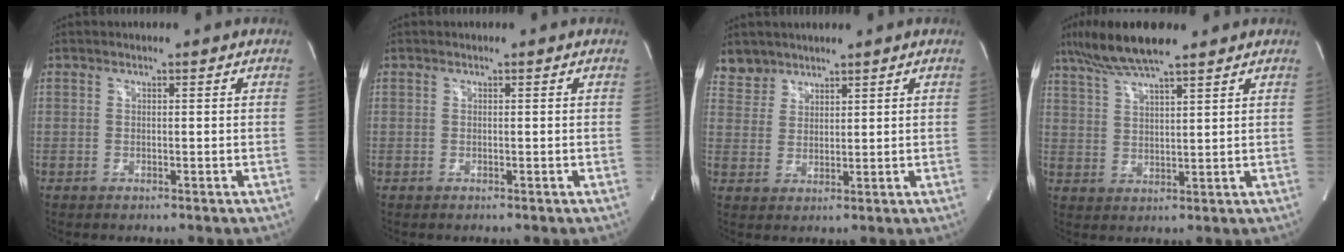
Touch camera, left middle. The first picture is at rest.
{"total": 0.0}
{"total": 4.0, "force": [3.4, 2.1, -0.4], "torque": [0.015, 0.006, 0.068]}
{"total": 10.3, "force": [8.1, 1.2, 6.3], "torque": [-0.122, 0.023, 0.145]}